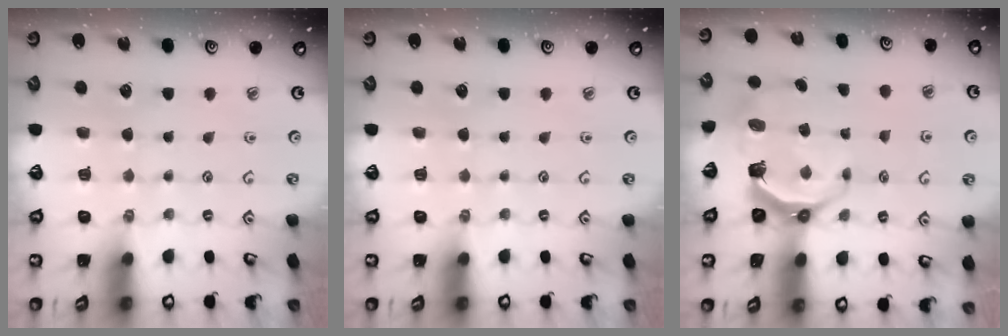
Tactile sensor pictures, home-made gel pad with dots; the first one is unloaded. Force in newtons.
{"total": 0.0}
{"total": 6.0, "press": 4.6, "slide": 3.9}